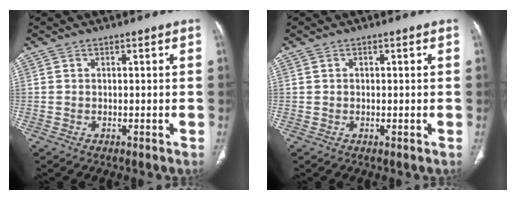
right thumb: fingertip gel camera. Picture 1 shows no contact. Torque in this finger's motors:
{"motor_torque": [-0.40, 0.21, 0.04, 0.13, -0.02]}